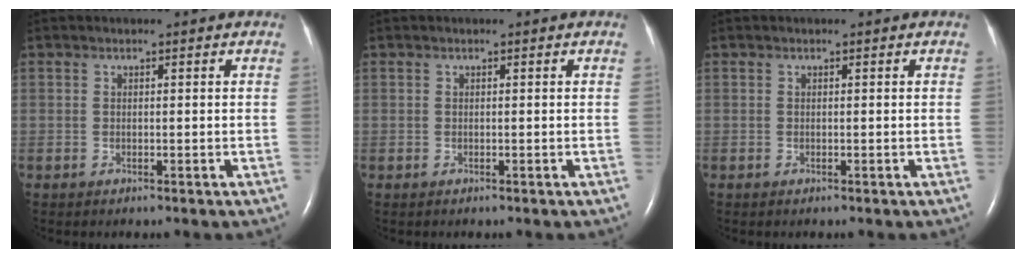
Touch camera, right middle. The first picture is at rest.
{"total": 0.0}
{"total": 0.0}